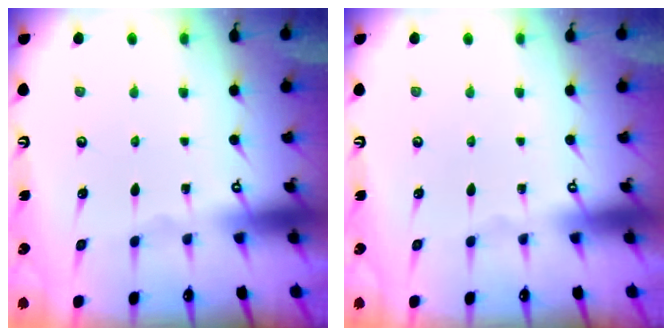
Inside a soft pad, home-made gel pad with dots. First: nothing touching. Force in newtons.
{"total": 0.0}